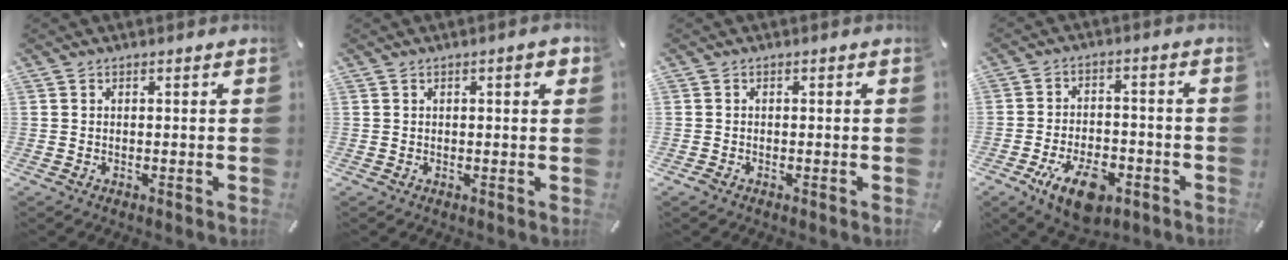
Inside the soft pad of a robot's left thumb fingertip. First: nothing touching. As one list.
[{"total": 2.8, "force": [1.0, 0.8, 2.5], "torque": [-0.034, -0.001, 0.011]}, {"total": 0.7, "force": [-0.5, 0.5, 0.1], "torque": [-0.001, 0.003, -0.012]}, {"total": 11.5, "force": [-5.6, 6.1, 7.9], "torque": [-0.143, 0.019, -0.096]}]